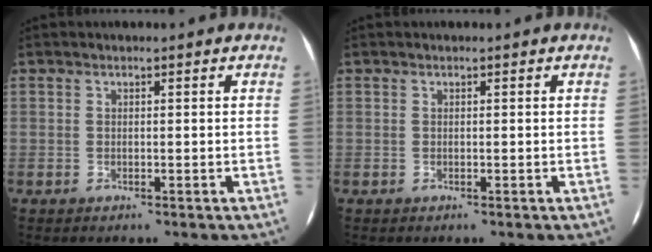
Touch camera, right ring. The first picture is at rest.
{"total": 0.0}